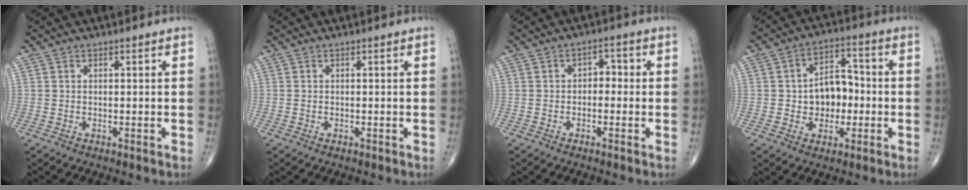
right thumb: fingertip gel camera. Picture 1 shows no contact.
{"total": 0.0}
{"total": 3.1, "force": [-0.4, 2.2, 2.2], "torque": [-0.011, 0.015, -0.016]}
{"total": 9.2, "force": [-0.9, 6.7, 6.3], "torque": [-0.058, 0.026, -0.017]}